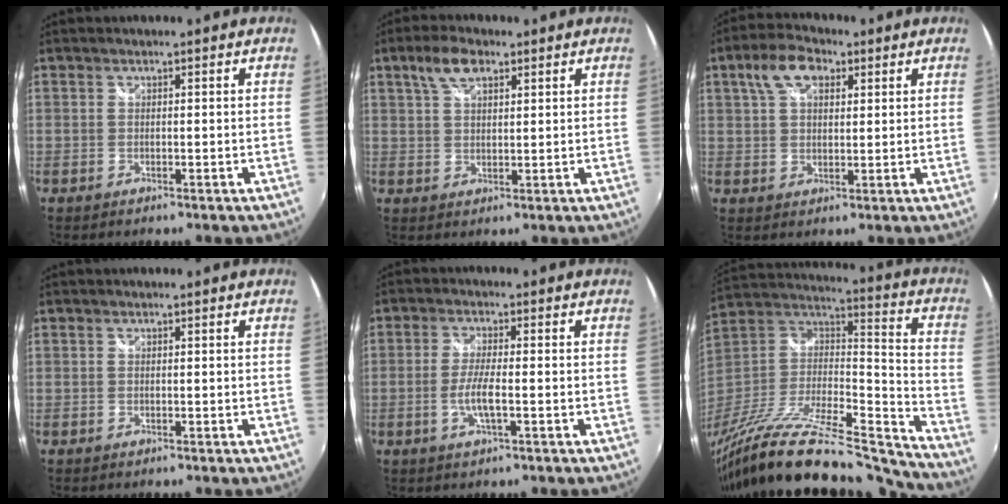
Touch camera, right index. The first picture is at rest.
{"total": 5.7, "force": [3.1, 2.7, 3.9], "torque": [-0.074, 0.013, 0.059]}
{"total": 7.9, "force": [3.6, 4.5, 5.4], "torque": [-0.107, 0.025, 0.063]}
{"total": 0.0}
{"total": 4.6, "force": [-1.4, 0.6, 4.3], "torque": [-0.090, -0.007, -0.027]}
{"total": 30.7, "force": [-26.1, 4.4, 15.5], "torque": [-0.253, -0.042, -0.422]}